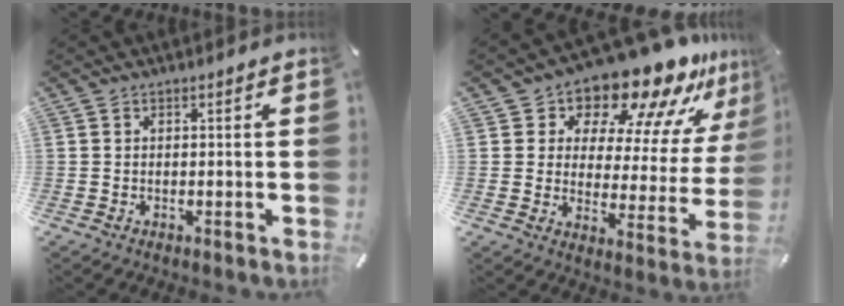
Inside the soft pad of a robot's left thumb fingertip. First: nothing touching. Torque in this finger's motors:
{"motor_torque": [2.51, 2.50, 1.49, -1.28, 0.13]}